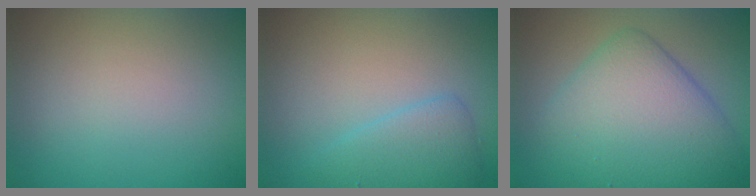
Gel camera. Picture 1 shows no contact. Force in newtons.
{"total": 2.9, "press": 2.9, "slide": 0.1}
{"total": 8.4, "press": 8.4, "slide": 0.3}